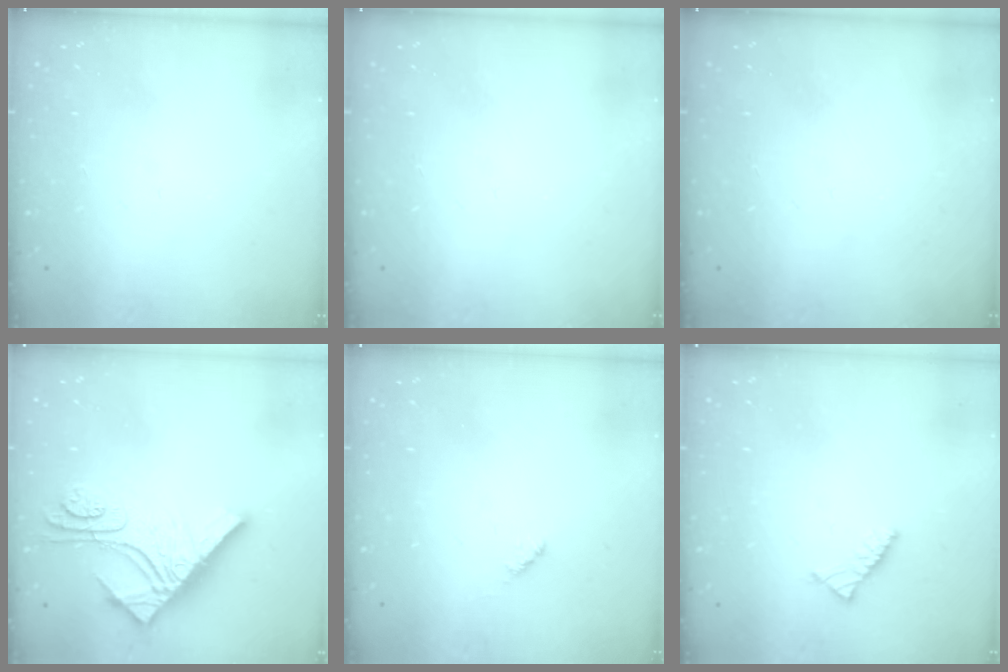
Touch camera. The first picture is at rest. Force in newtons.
{"total": 0.0}
{"total": 0.0}
{"total": 13.7, "press": 13.6, "slide": 1.2}
{"total": 3.1, "press": 3.1, "slide": 0.6}
{"total": 3.1, "press": 3.0, "slide": 0.7}